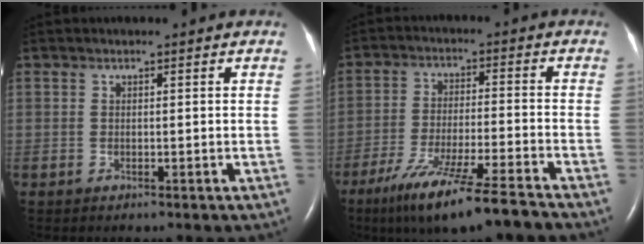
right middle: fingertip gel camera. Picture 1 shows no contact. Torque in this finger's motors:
{"motor_torque": [1.11, -1.03, 0.31, 0.13]}